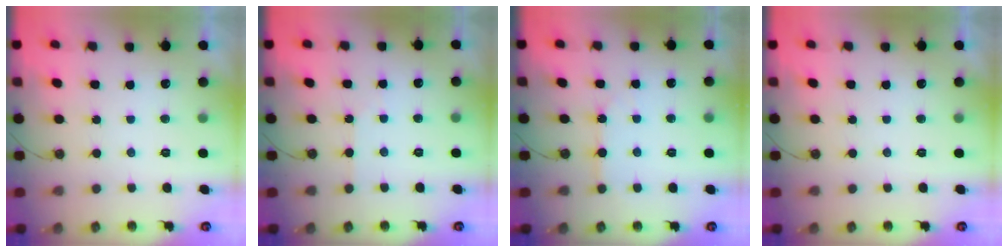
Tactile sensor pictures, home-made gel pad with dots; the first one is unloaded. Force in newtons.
{"total": 2.2, "press": 2.1, "slide": 0.4}
{"total": 4.9, "press": 4.9, "slide": 0.6}
{"total": 0.0}